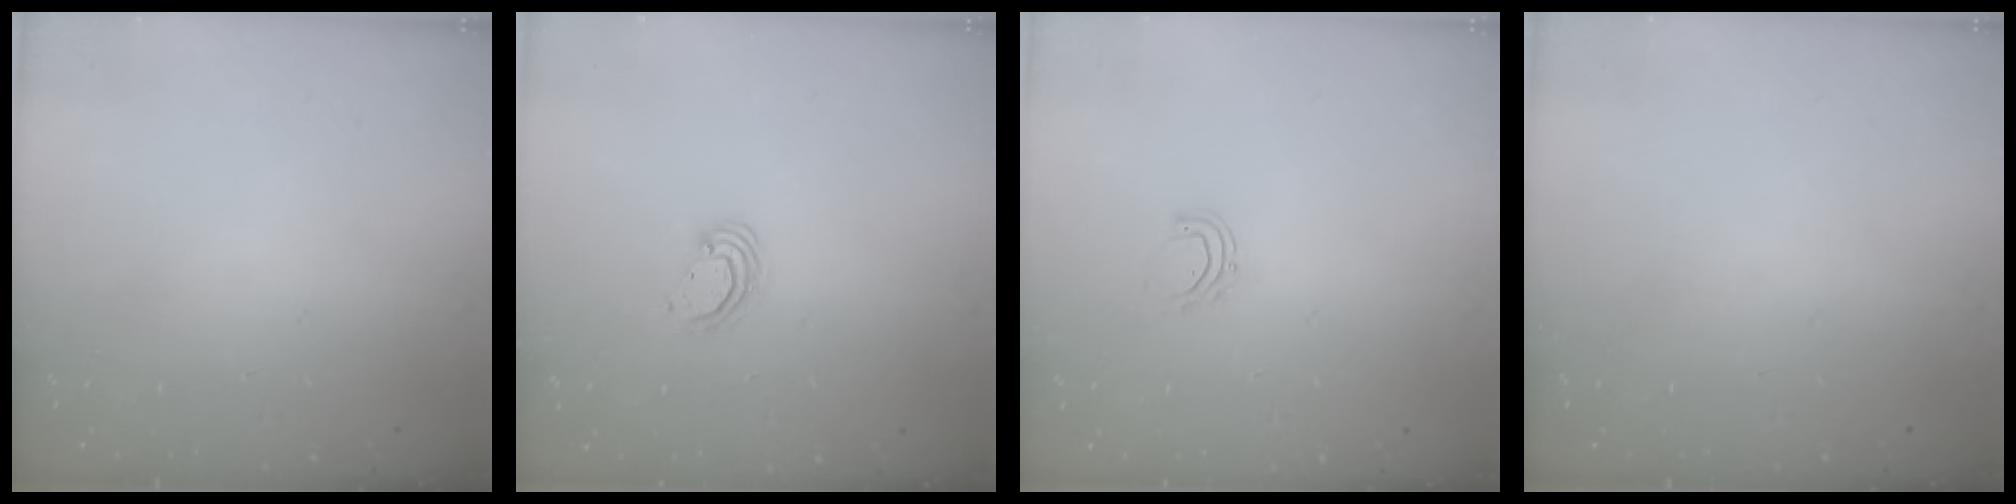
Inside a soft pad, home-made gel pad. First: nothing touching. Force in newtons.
{"total": 3.6, "press": 3.6, "slide": 0.4}
{"total": 5.3, "press": 5.2, "slide": 1.0}
{"total": 0.0}